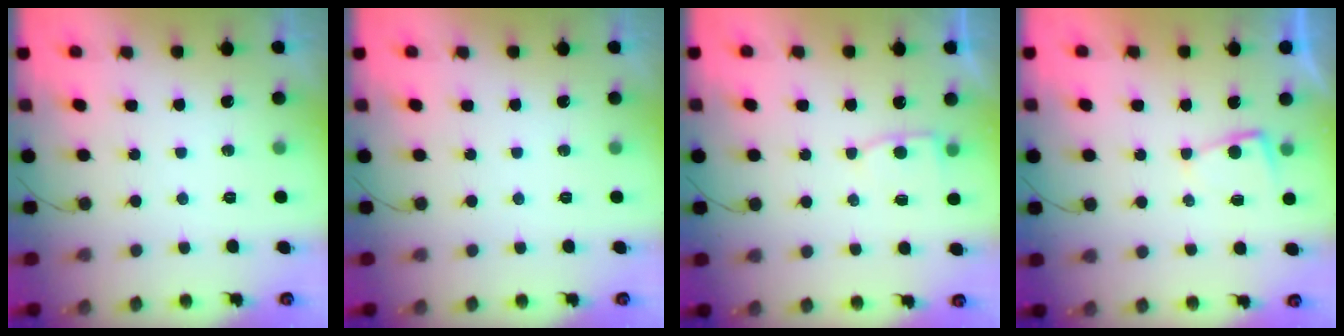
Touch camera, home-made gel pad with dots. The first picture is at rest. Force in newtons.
{"total": 0.0}
{"total": 5.0, "press": 4.9, "slide": 0.4}
{"total": 2.0, "press": 2.0, "slide": 0.4}